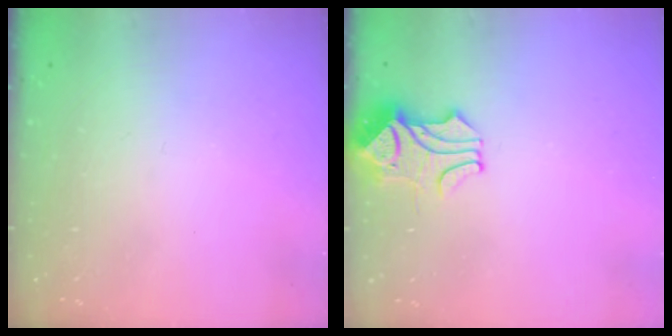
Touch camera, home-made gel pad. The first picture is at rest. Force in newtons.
{"total": 1.7, "press": 1.3, "slide": 1.1}